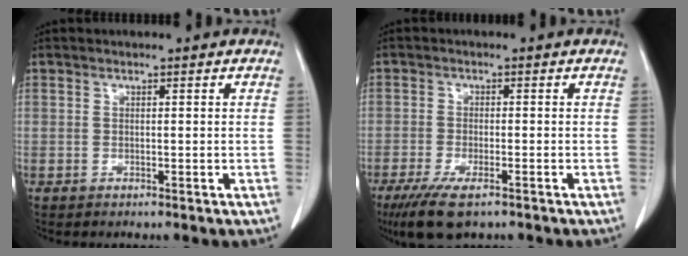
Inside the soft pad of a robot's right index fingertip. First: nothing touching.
{"total": 7.3, "force": [-4.9, 1.9, 5.1], "torque": [-0.089, -0.016, -0.078]}